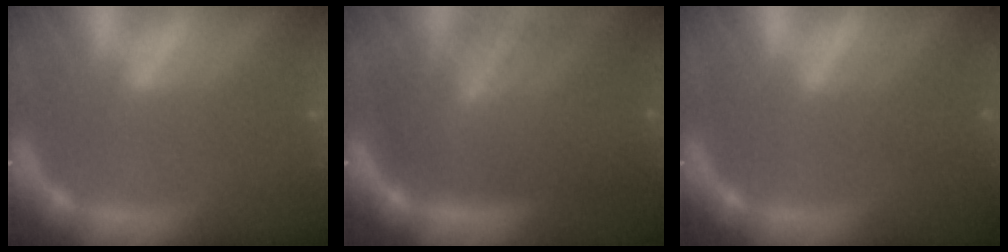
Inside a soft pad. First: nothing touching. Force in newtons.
{"total": 10.0}
{"total": 2.5}